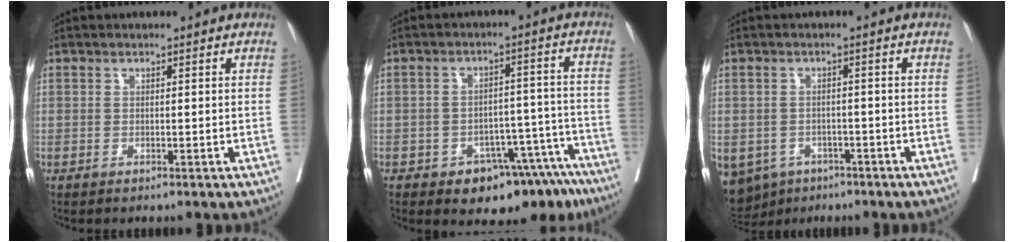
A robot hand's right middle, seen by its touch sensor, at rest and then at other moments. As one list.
[{"total": 11.4, "force": [-8.5, 5.7, 5.0], "torque": [-0.020, 0.045, -0.113]}, {"total": 10.7, "force": [-6.2, 8.1, 3.0], "torque": [-0.091, -0.003, -0.079]}]